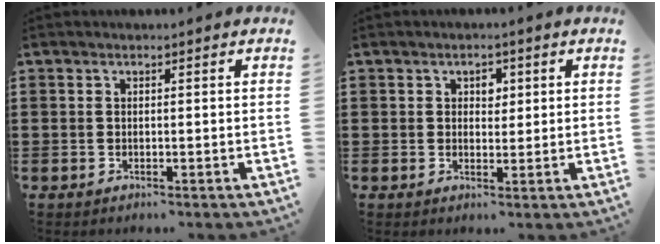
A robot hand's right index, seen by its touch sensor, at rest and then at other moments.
{"total": 2.2, "force": [0.8, 1.7, 1.2], "torque": [-0.021, 0.007, 0.012]}